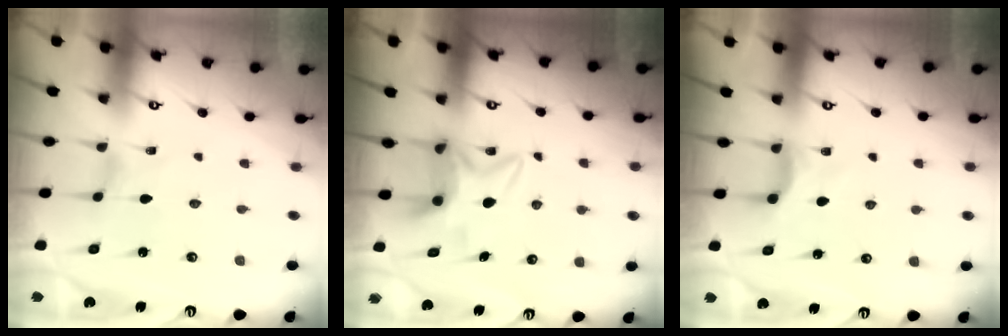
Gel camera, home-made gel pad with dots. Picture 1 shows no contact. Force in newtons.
{"total": 6.3, "press": 6.2, "slide": 0.7}
{"total": 3.2, "press": 3.2, "slide": 0.4}